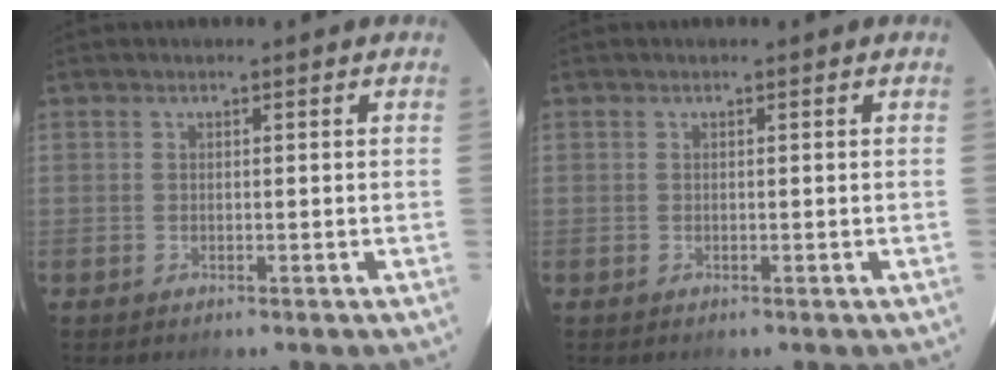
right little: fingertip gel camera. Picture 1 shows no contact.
{"total": 0.0}